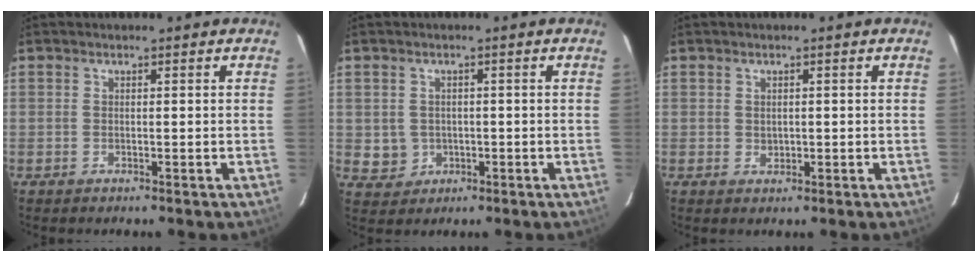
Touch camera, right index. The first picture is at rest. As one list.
[{"total": 4.1, "force": [-0.3, 4.0, 0.7], "torque": [-0.023, 0.008, 0.010]}, {"total": 1.2, "force": [0.2, 1.1, 0.4], "torque": [-0.004, 0.003, 0.005]}]